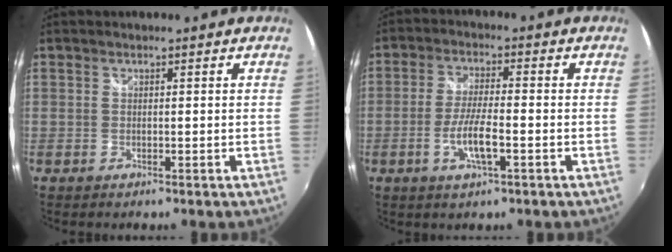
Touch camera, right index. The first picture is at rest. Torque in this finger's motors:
{"motor_torque": [0.23, -0.17, 0.45, 0.09]}